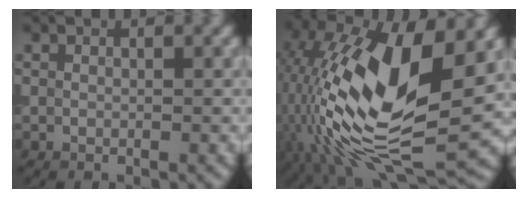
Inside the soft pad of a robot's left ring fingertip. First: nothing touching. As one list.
[{"total": 16.0, "force": [0.4, 7.3, 14.2], "torque": [-0.290, -0.006, 0.008]}]